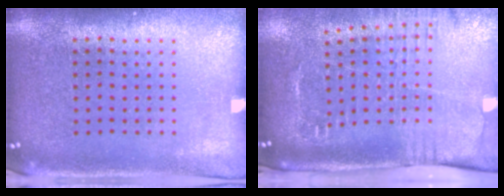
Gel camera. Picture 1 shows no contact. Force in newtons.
{"total": 2.7, "press": 2.2, "slide": 1.7}